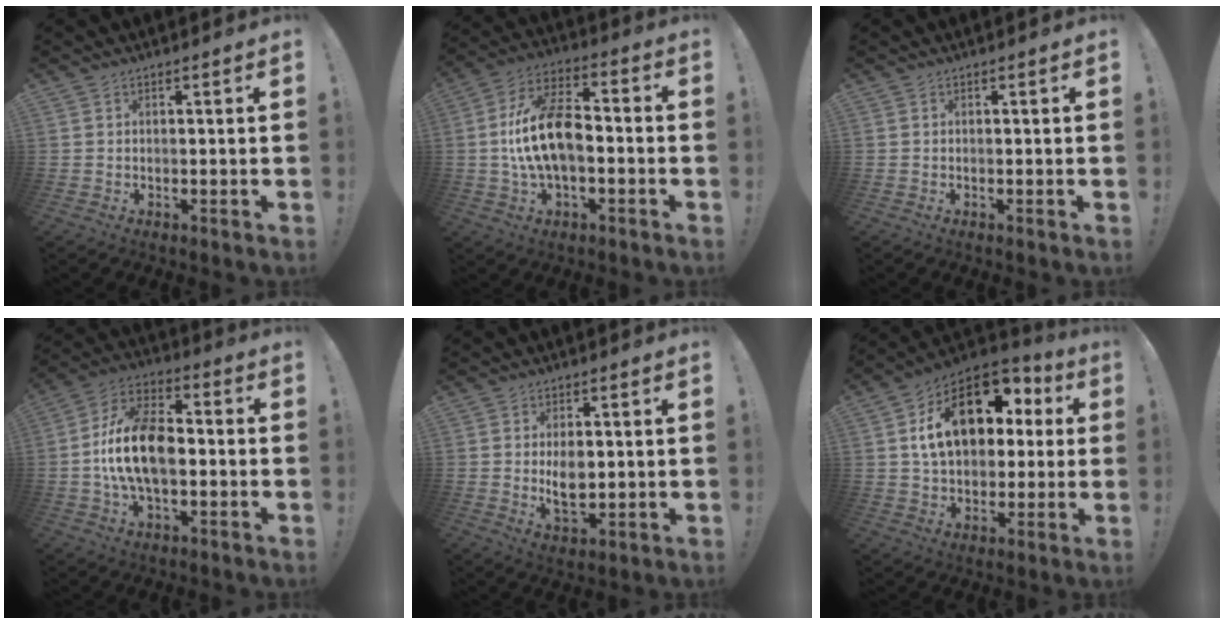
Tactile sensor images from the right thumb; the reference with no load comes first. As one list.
[{"total": 16.3, "force": [-1.4, 8.9, 13.6], "torque": [-0.252, 0.010, -0.022]}, {"total": 0.0}, {"total": 16.0, "force": [-1.9, 9.3, 12.9], "torque": [-0.245, 0.011, -0.032]}, {"total": 6.4, "force": [0.8, 4.0, 4.9], "torque": [-0.066, -0.009, 0.008]}, {"total": 20.1, "force": [5.9, 12.9, 14.1], "torque": [-0.215, -0.011, 0.109]}]